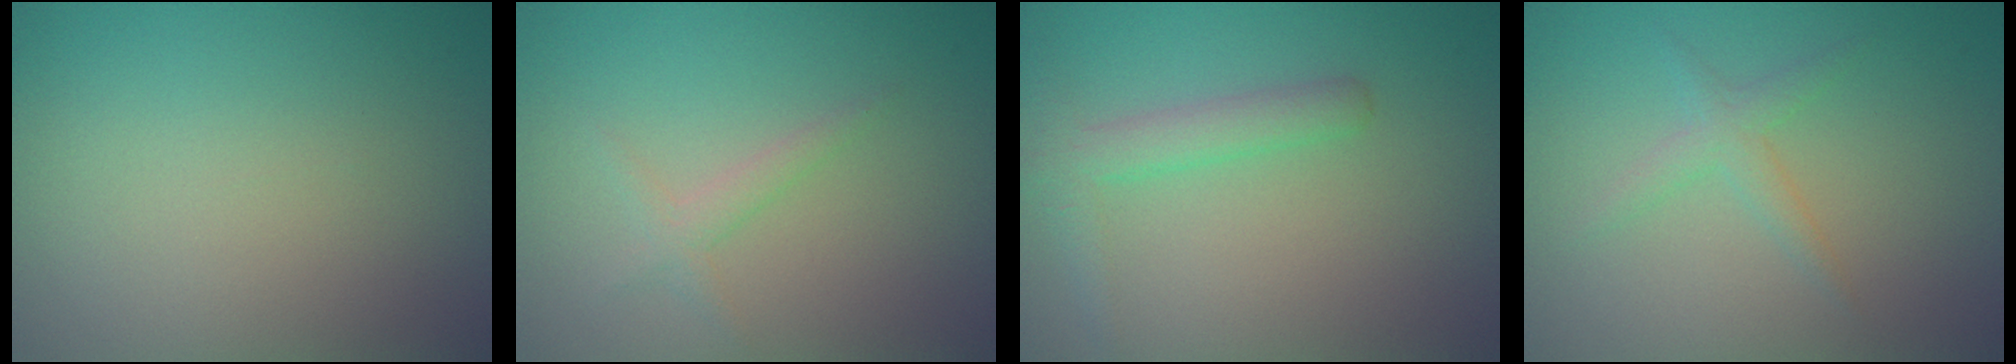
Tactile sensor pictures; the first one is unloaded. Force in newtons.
{"total": 1.3, "press": 1.3, "slide": 0.1}
{"total": 2.5, "press": 2.5, "slide": 0.0}
{"total": 1.0, "press": 1.0, "slide": 0.1}